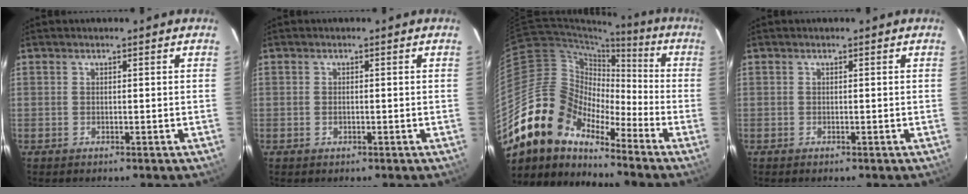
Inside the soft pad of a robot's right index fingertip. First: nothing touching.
{"total": 0.8, "force": [-0.2, 0.6, 0.5], "torque": [-0.008, 0.001, -0.003]}
{"total": 15.3, "force": [-12.4, 7.6, 4.9], "torque": [-0.092, 0.022, -0.242]}
{"total": 0.0}